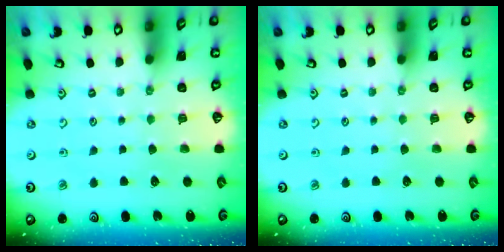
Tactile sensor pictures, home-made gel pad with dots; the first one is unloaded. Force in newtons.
{"total": 0.0}